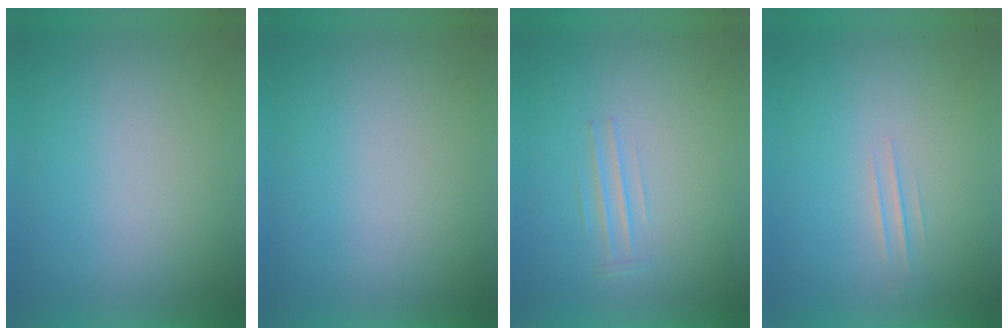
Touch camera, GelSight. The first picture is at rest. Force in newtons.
{"total": 0.0}
{"total": 1.1}
{"total": 1.1}